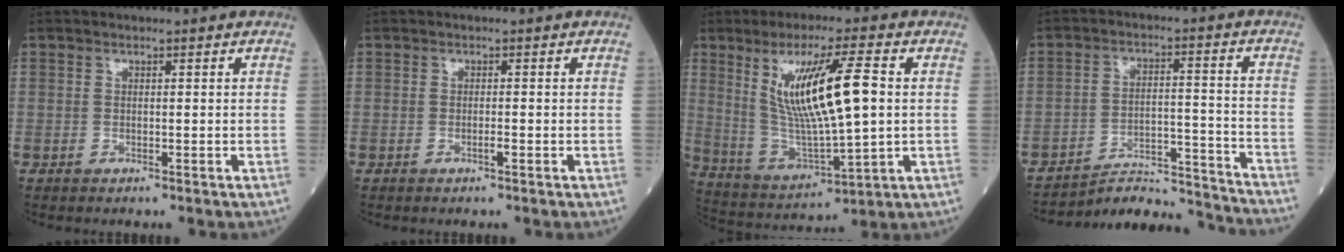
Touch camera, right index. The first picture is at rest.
{"total": 0.6, "force": [-0.3, 0.0, 0.6], "torque": [-0.012, 0.002, -0.001]}
{"total": 15.2, "force": [3.1, 1.8, 14.8], "torque": [-0.284, -0.003, 0.063]}
{"total": 13.8, "force": [-13.7, -0.2, 0.9], "torque": [-0.010, 0.027, -0.206]}